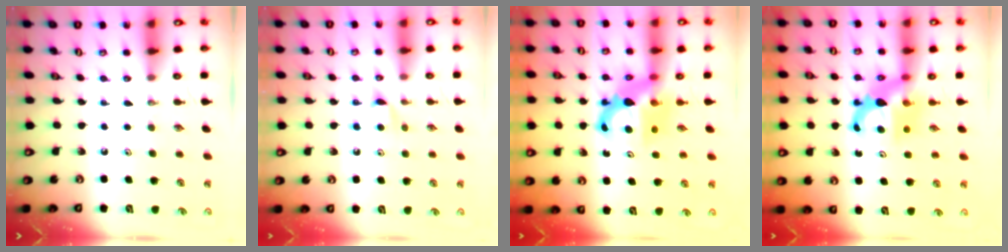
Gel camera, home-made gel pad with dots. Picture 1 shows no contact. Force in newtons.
{"total": 5.5, "press": 5.5, "slide": 0.8}
{"total": 7.5, "press": 7.5, "slide": 0.6}
{"total": 6.9, "press": 6.9, "slide": 0.4}